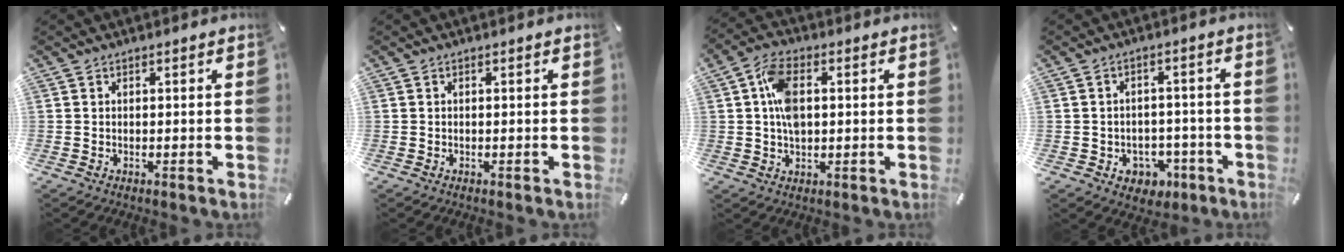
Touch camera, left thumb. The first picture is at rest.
{"total": 0.0}
{"total": 7.9, "force": [1.2, 4.7, 6.3], "torque": [-0.130, 0.005, 0.019]}
{"total": 5.6, "force": [-1.3, 5.2, 1.8], "torque": [-0.022, 0.007, -0.020]}